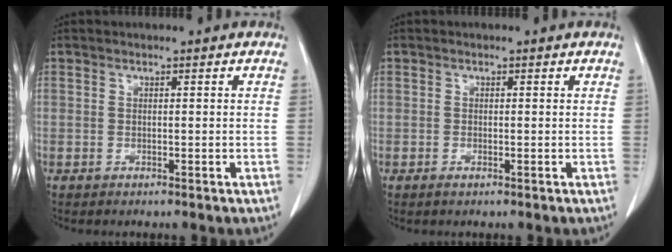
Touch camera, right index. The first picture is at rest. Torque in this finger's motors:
{"motor_torque": [0.08, 0.09, -0.02, 0.02]}